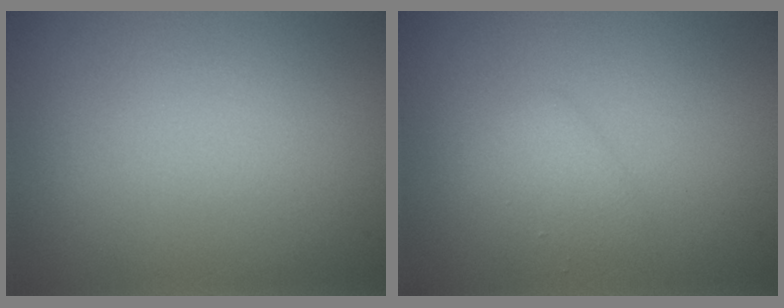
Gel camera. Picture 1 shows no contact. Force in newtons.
{"total": 1.7, "press": 1.7, "slide": 0.1}